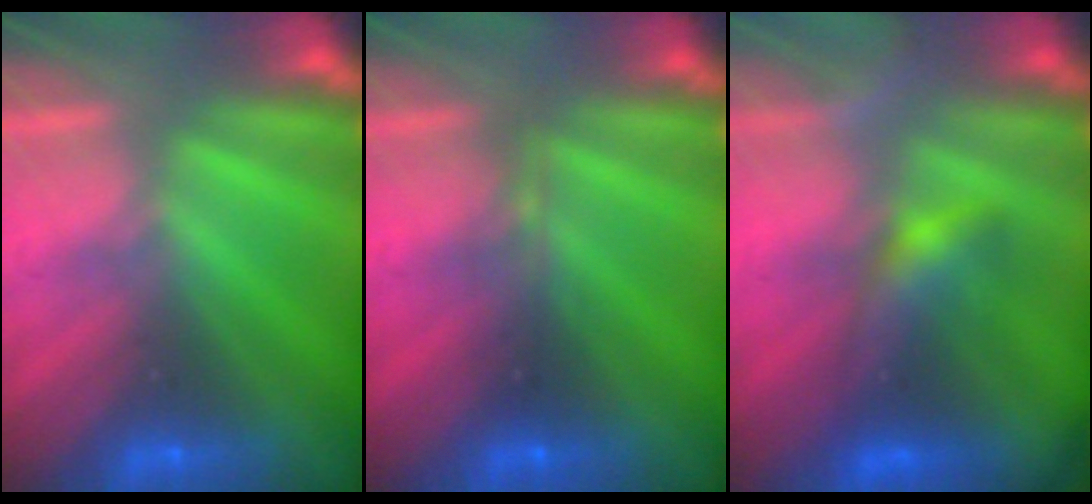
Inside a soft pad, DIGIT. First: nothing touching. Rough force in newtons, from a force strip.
{"total": 2.3}
{"total": 7.0}